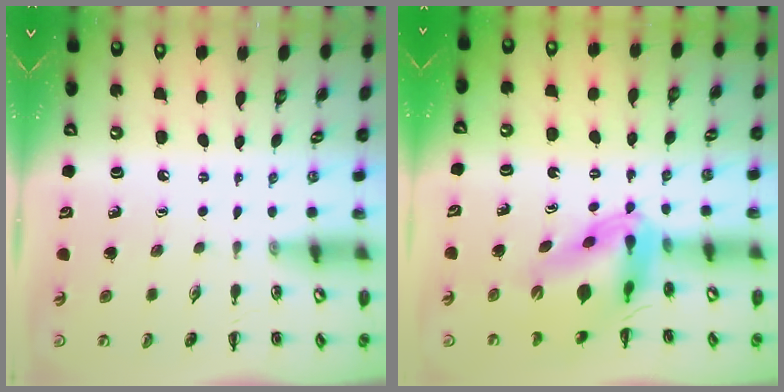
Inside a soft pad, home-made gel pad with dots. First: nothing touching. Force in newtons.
{"total": 12.5, "press": 11.8, "slide": 3.9}